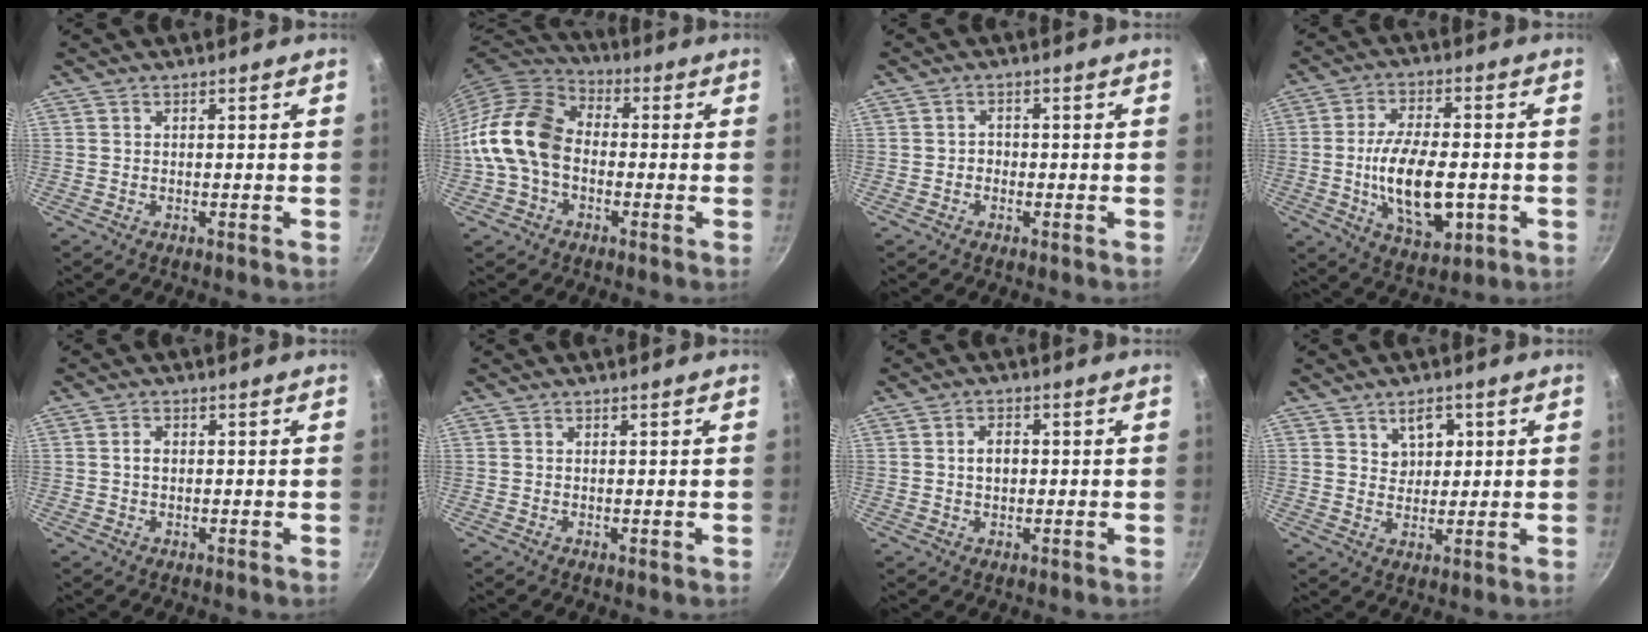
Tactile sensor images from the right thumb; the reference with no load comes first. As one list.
[{"total": 14.4, "force": [-1.6, 10.4, 9.9], "torque": [-0.162, 0.035, -0.049]}, {"total": 1.5, "force": [-0.5, 1.3, 0.6], "torque": [-0.004, 0.005, -0.010]}, {"total": 15.0, "force": [-2.6, 7.4, 12.8], "torque": [-0.211, 0.011, -0.037]}, {"total": 1.9, "force": [0.1, 1.4, 1.3], "torque": [-0.019, 0.006, 0.002]}, {"total": 0.0}, {"total": 3.5, "force": [0.3, 2.4, 2.5], "torque": [-0.027, 0.009, 0.003]}, {"total": 5.0, "force": [2.1, 3.6, 2.8], "torque": [-0.020, -0.013, 0.034]}]